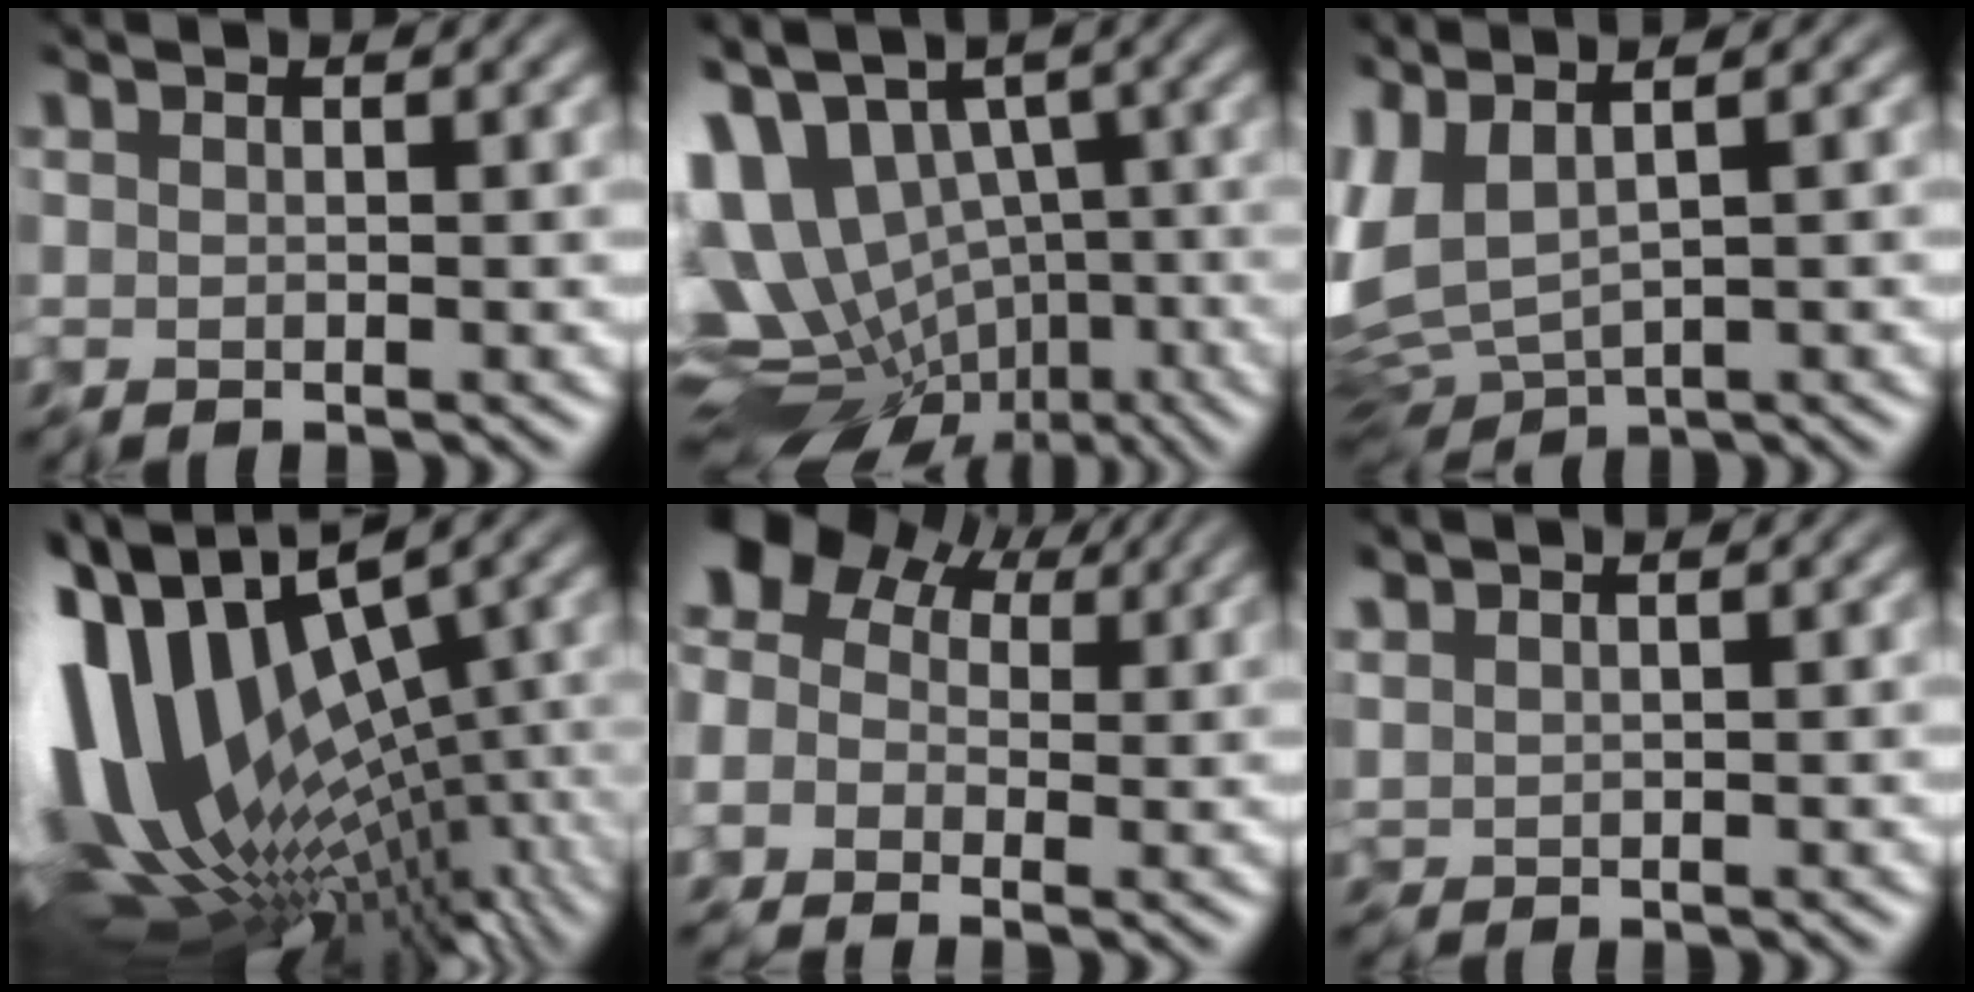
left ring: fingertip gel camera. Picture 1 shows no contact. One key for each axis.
{"total": 13.5, "fx": 0.5, "fy": 9.0, "fz": 10.1, "tx": -0.193, "ty": -0.009, "tz": 0.040}
{"total": 5.0, "fx": 1.0, "fy": 1.6, "fz": 4.7, "tx": -0.108, "ty": 0.001, "tz": 0.023}
{"total": 15.6, "fx": -0.7, "fy": 7.4, "fz": 13.7, "tx": -0.248, "ty": -0.007, "tz": 0.008}
{"total": 6.5, "fx": 1.1, "fy": 4.8, "fz": 4.2, "tx": -0.068, "ty": 0.031, "tz": -0.008}
{"total": 0.9, "fx": 0.8, "fy": 0.0, "fz": 0.3, "tx": -0.012, "ty": 0.005, "tz": 0.019}